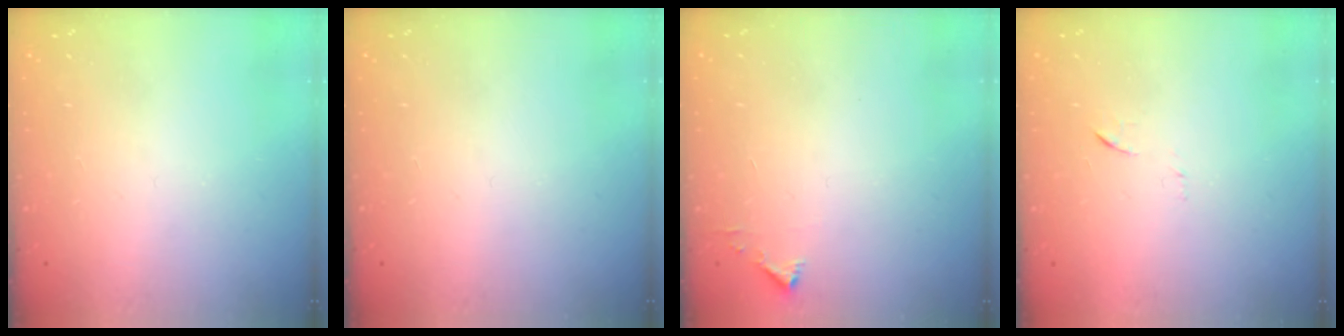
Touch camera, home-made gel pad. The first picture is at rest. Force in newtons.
{"total": 0.0}
{"total": 2.3, "press": 2.3, "slide": 0.2}
{"total": 5.8, "press": 5.7, "slide": 0.4}